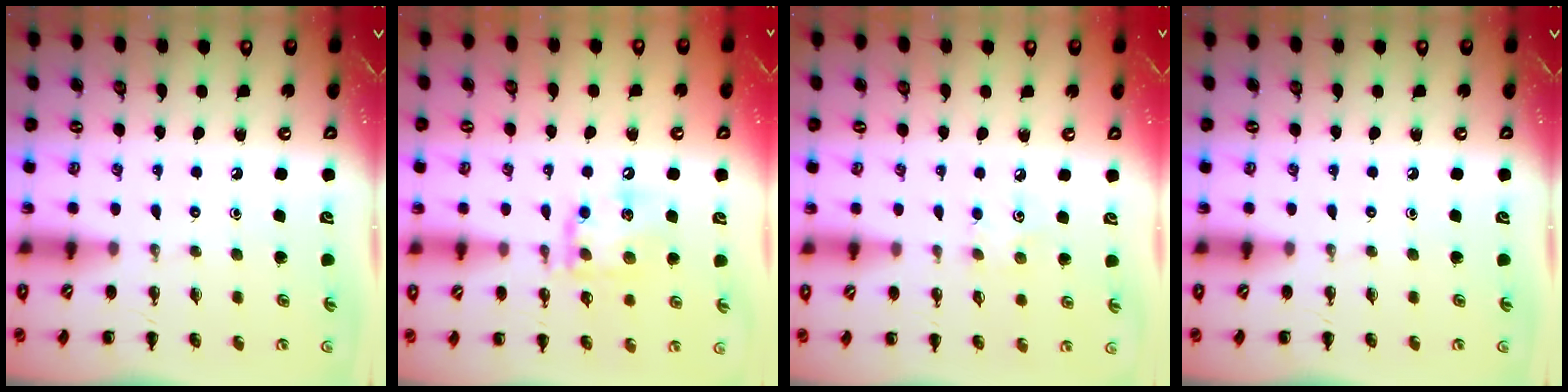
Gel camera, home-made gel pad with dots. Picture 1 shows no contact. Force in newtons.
{"total": 13.3, "press": 13.2, "slide": 1.6}
{"total": 4.0, "press": 3.9, "slide": 1.0}
{"total": 0.0}